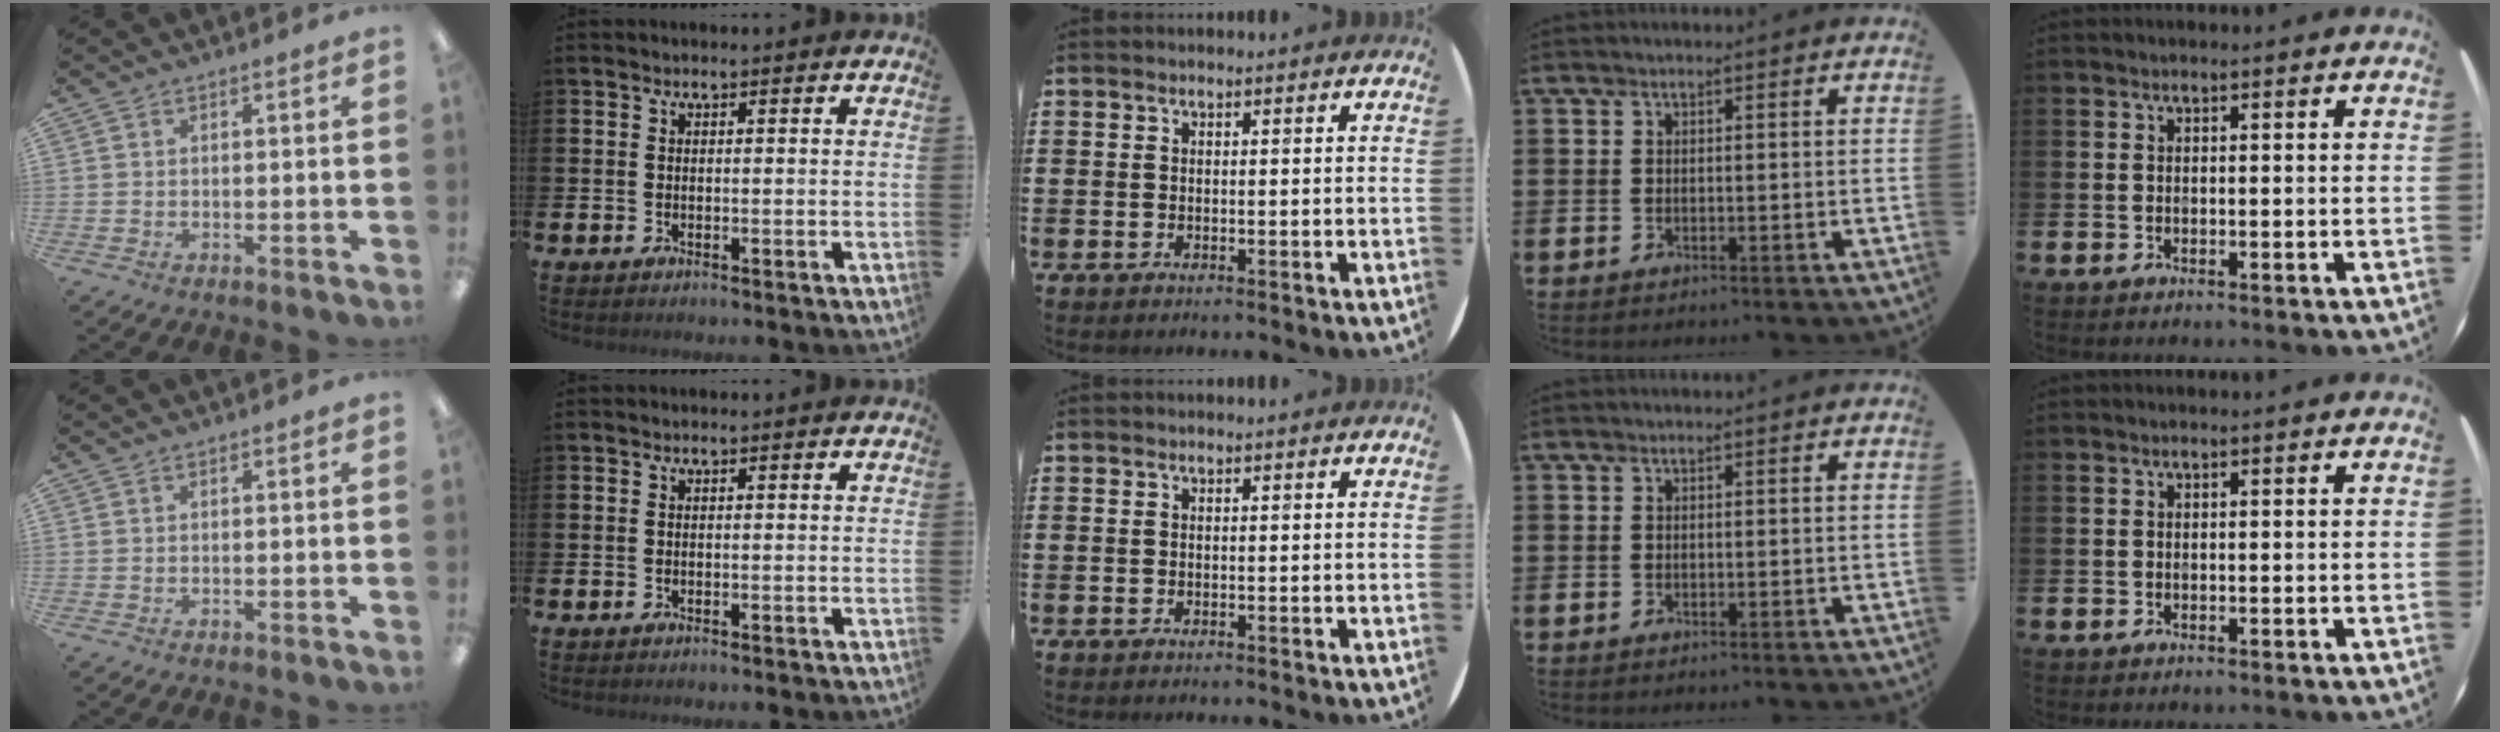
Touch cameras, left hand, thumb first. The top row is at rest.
{}